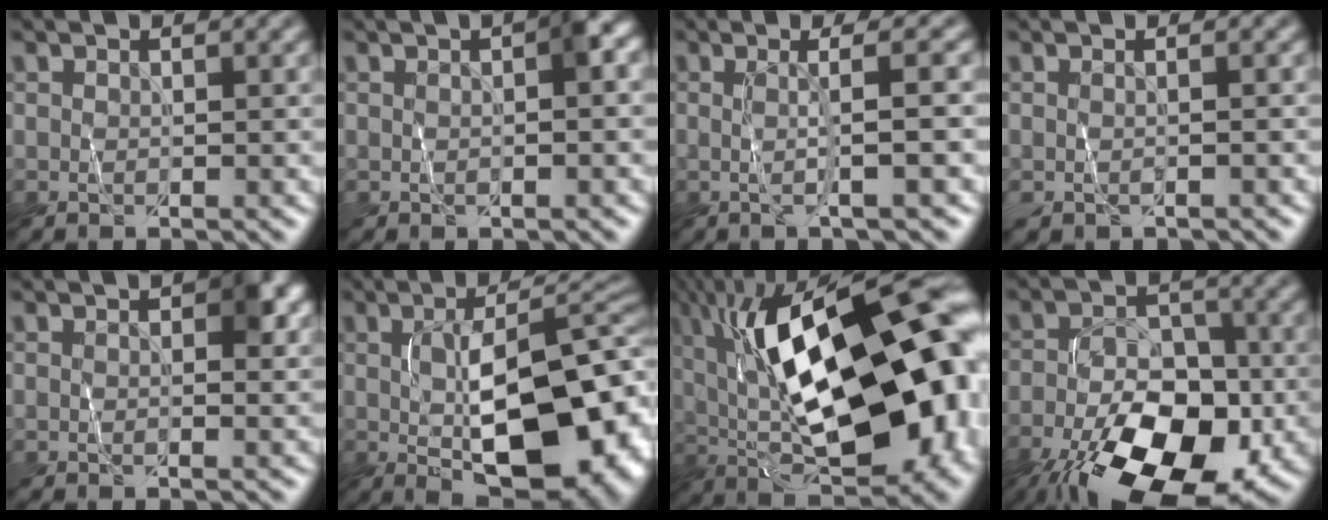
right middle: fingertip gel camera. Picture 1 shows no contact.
{"total": 2.4, "force": [0.1, 0.4, 2.4], "torque": [-0.033, 0.009, 0.001]}
{"total": 3.2, "force": [-0.1, 0.4, 3.2], "torque": [-0.056, 0.003, -0.003]}
{"total": 0.8, "force": [-0.2, 0.3, 0.8], "torque": [-0.012, 0.001, -0.007]}
{"total": 2.7, "force": [0.6, 0.7, 2.6], "torque": [-0.033, 0.003, 0.009]}
{"total": 14.2, "force": [-1.7, 6.1, 12.7], "torque": [-0.176, -0.007, -0.016]}
{"total": 20.8, "force": [1.3, 9.4, 18.5], "torque": [-0.268, 0.026, 0.014]}
{"total": 14.9, "force": [-7.9, 7.6, 10.1], "torque": [-0.170, -0.031, -0.127]}